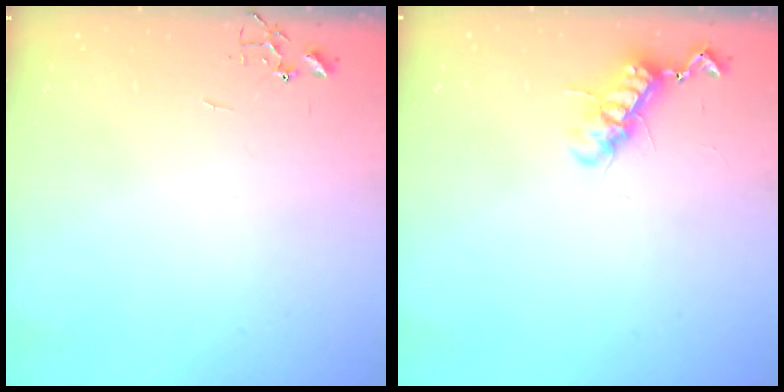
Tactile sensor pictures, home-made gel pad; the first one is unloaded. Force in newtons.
{"total": 11.1, "press": 11.1, "slide": 0.7}